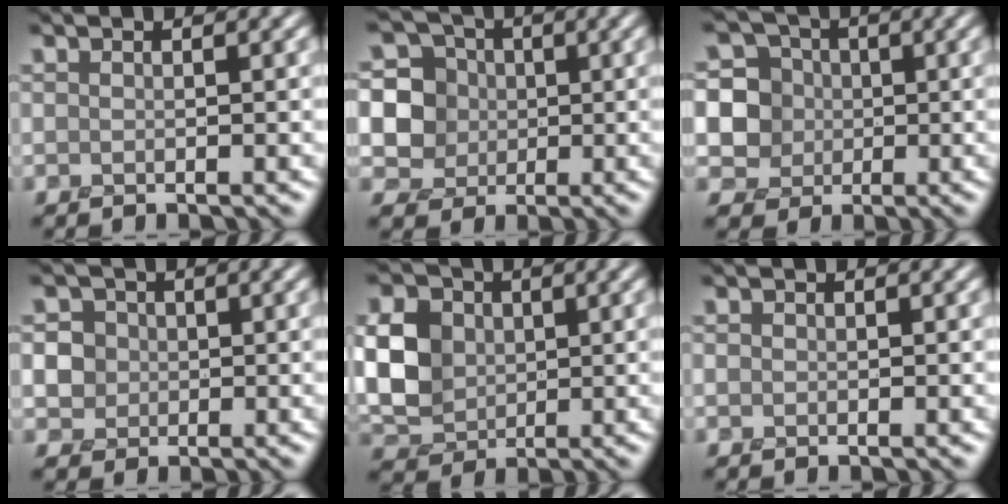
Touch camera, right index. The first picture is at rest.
{"total": 6.4, "force": [1.0, 5.8, 2.4], "torque": [-0.038, 0.028, -0.007]}
{"total": 6.1, "force": [0.6, 5.8, 2.0], "torque": [-0.031, 0.029, -0.009]}
{"total": 3.8, "force": [0.4, 3.6, 1.2], "torque": [0.001, 0.024, -0.007]}
{"total": 8.0, "force": [0.8, 6.3, 4.8], "torque": [-0.127, 0.011, 0.006]}
{"total": 0.6, "force": [-0.2, 0.5, 0.2], "torque": [-0.002, -0.002, -0.008]}